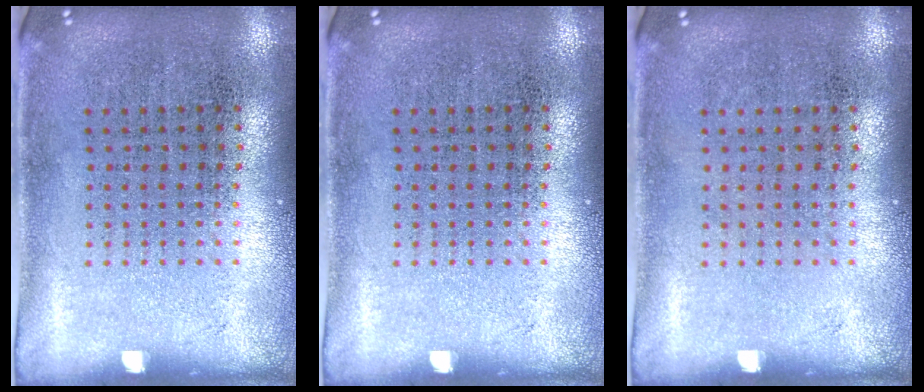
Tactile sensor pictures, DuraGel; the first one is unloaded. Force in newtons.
{"total": 0.0}
{"total": 0.0}